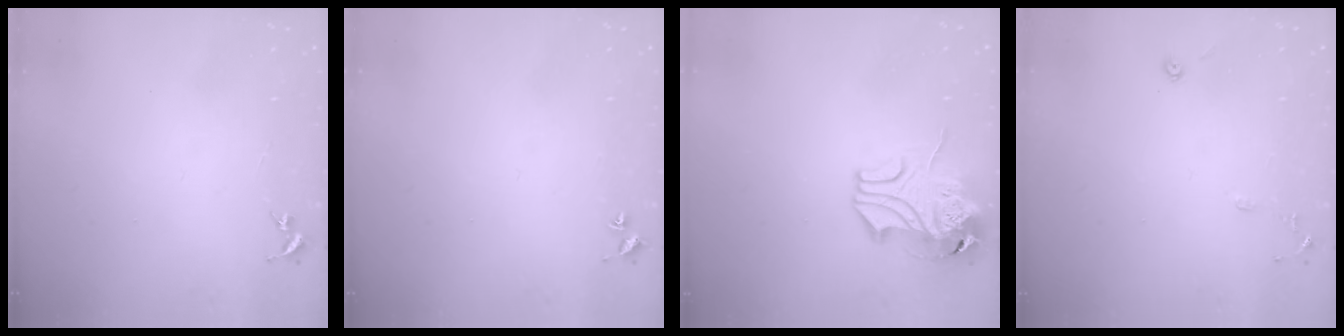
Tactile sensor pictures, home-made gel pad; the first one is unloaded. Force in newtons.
{"total": 1.7, "press": 1.7, "slide": 0.2}
{"total": 11.1, "press": 11.0, "slide": 1.9}
{"total": 6.0, "press": 5.9, "slide": 0.8}